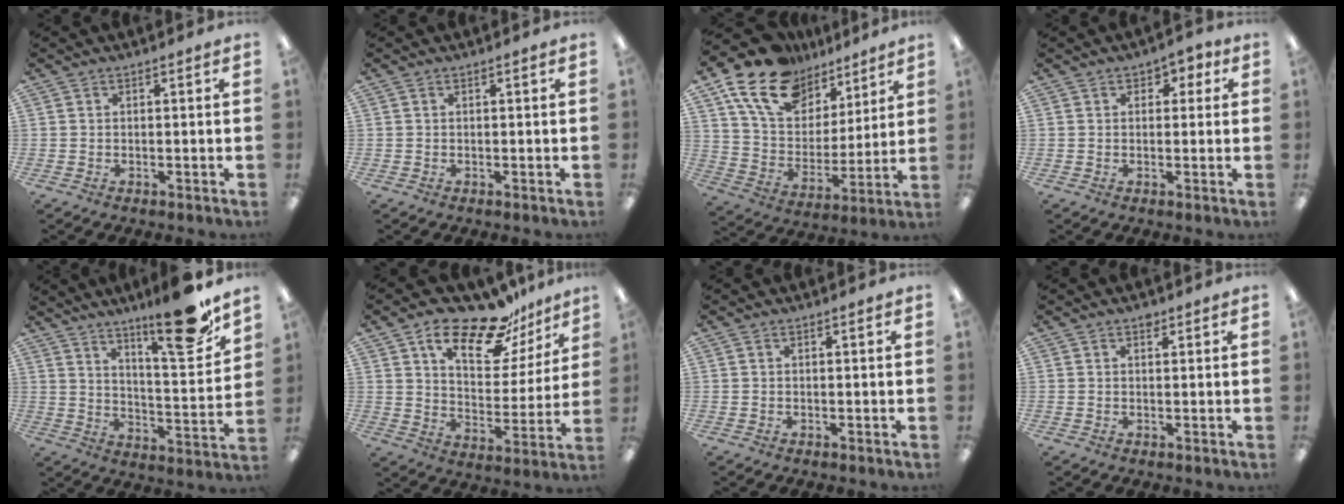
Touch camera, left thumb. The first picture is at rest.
{"total": 0.0}
{"total": 18.4, "force": [12.0, 11.4, 8.0], "torque": [-0.155, -0.057, 0.222]}
{"total": 2.8, "force": [1.0, 2.0, 1.7], "torque": [-0.018, 0.002, 0.013]}
{"total": 18.1, "force": [13.7, 3.7, 11.3], "torque": [-0.151, -0.094, 0.211]}
{"total": 18.1, "force": [14.2, 7.0, 8.8], "torque": [-0.144, -0.096, 0.243]}
{"total": 0.0}
{"total": 1.3, "force": [1.0, 0.6, 0.5], "torque": [-0.003, -0.003, 0.017]}